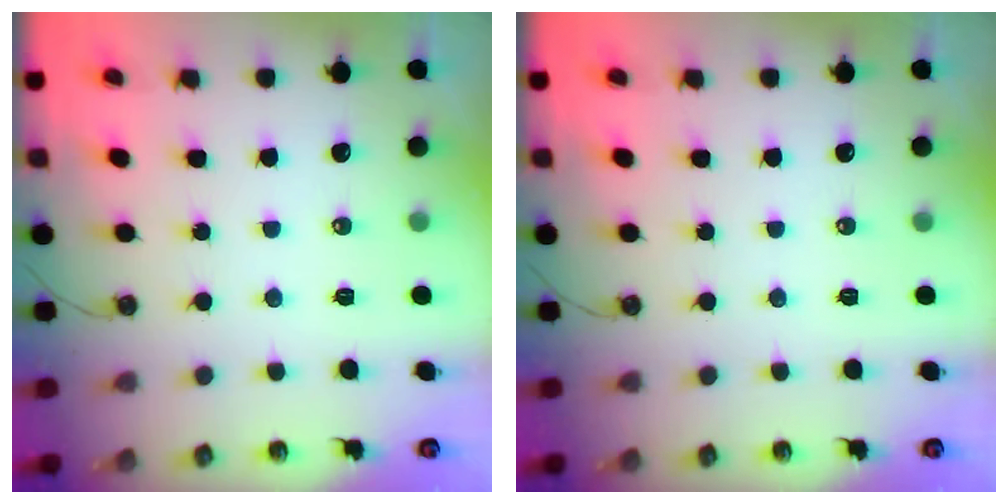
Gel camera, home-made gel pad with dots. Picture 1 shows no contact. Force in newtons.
{"total": 0.0}